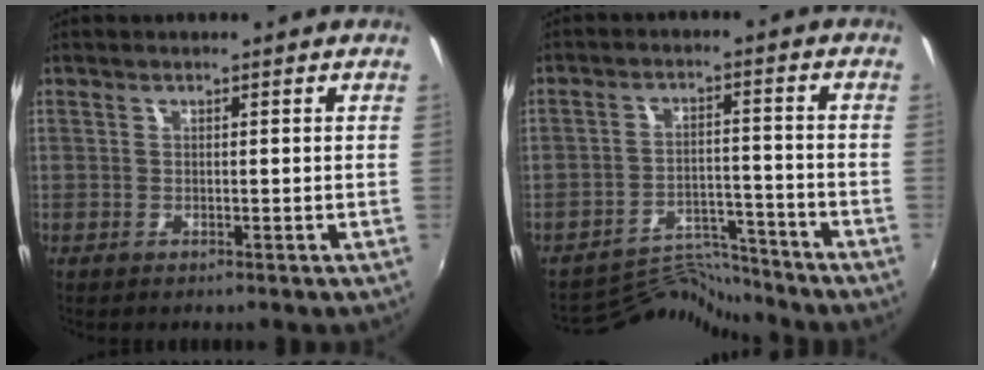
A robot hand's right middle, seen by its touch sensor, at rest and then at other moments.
{"total": 8.0, "force": [-7.9, -0.2, -1.1], "torque": [-0.003, 0.023, -0.137]}